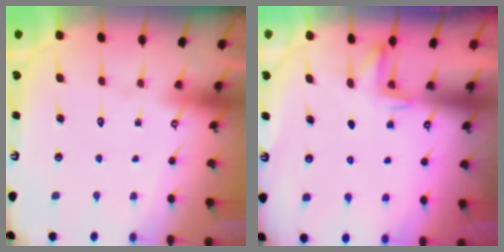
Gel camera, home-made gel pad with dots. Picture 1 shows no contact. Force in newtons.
{"total": 2.2, "press": 2.1, "slide": 0.4}